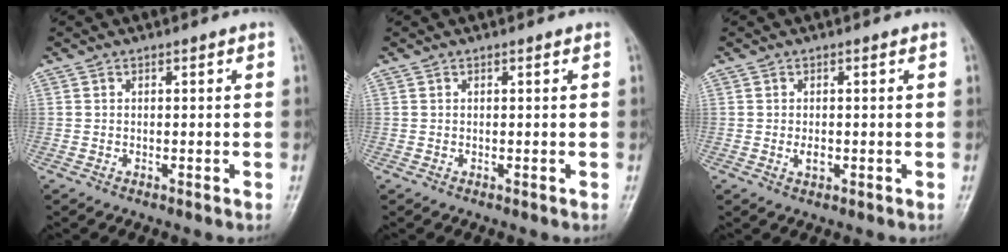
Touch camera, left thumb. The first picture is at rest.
{"total": 0.0}
{"total": 1.7, "force": [-0.1, 1.0, 1.4], "torque": [-0.020, -0.002, 0.001]}